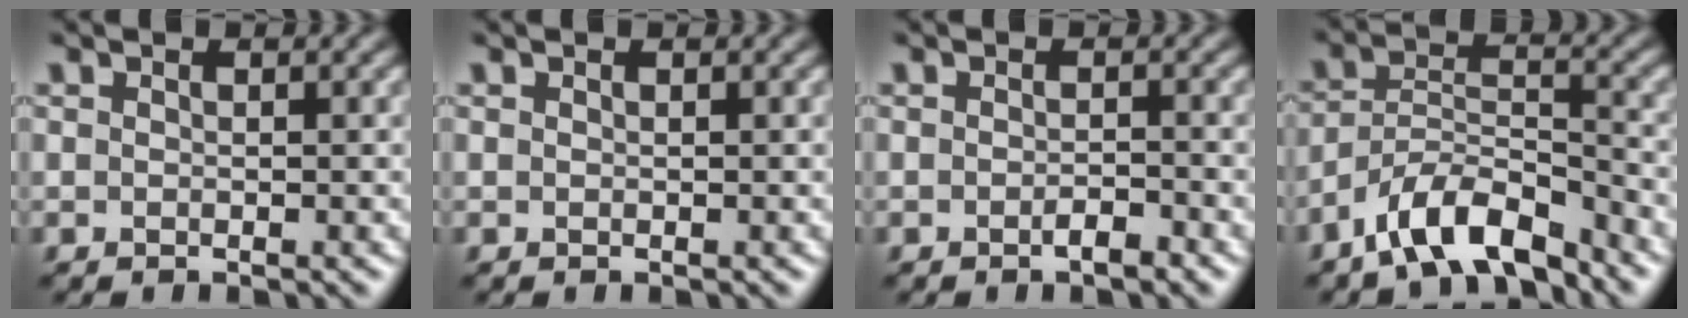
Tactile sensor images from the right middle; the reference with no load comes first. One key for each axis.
{"total": 0.0}
{"total": 1.1, "fx": -0.6, "fy": 0.3, "fz": 0.9, "tx": -0.021, "ty": 0.003, "tz": -0.009}
{"total": 6.3, "fx": -4.7, "fy": 2.1, "fz": 3.6, "tx": -0.061, "ty": 0.005, "tz": -0.087}